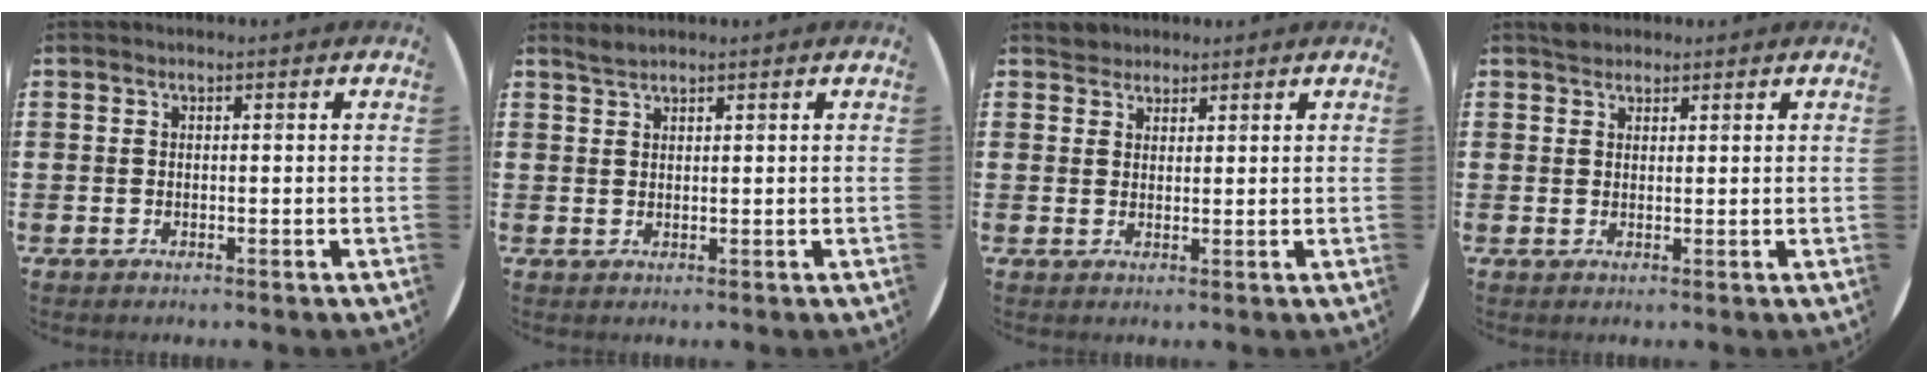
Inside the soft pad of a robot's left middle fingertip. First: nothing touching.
{"total": 1.3, "force": [1.3, 0.0, 0.1], "torque": [-0.002, 0.002, 0.023]}
{"total": 2.2, "force": [2.0, 0.9, -0.2], "torque": [0.008, 0.002, 0.039]}
{"total": 1.6, "force": [1.5, 0.7, 0.0], "torque": [0.006, 0.002, 0.028]}